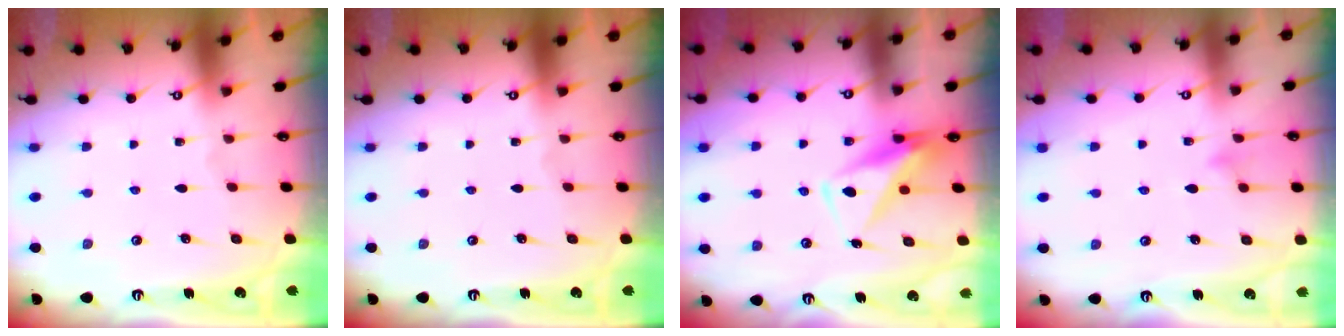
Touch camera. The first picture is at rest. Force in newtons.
{"total": 0.0}
{"total": 7.8, "press": 7.6, "slide": 1.4}
{"total": 9.0, "press": 9.0, "slide": 0.8}